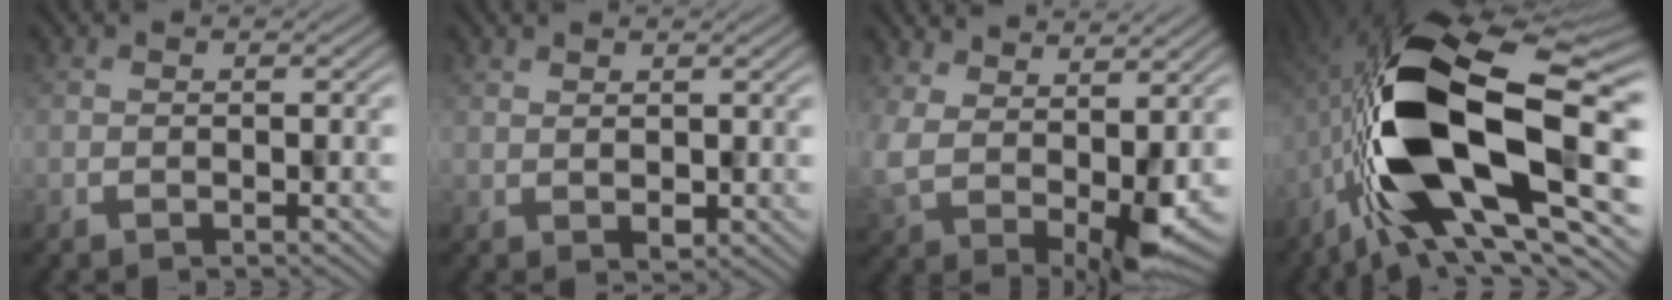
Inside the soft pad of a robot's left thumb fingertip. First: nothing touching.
{"total": 1.4, "force": [1.3, 0.4, 0.4], "torque": [-0.007, -0.002, 0.022]}
{"total": 8.0, "force": [2.3, 3.3, 6.9], "torque": [-0.142, -0.026, 0.053]}
{"total": 19.5, "force": [-1.4, 9.3, 17.1], "torque": [-0.341, -0.007, -0.027]}